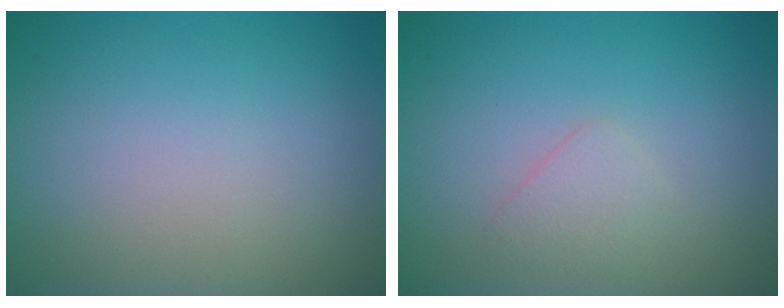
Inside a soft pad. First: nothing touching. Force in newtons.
{"total": 1.3, "press": 1.3, "slide": 0.1}